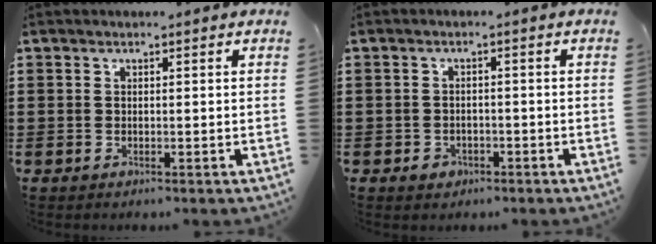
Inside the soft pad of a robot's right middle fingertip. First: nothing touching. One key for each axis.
{"total": 1.6, "fx": -1.0, "fy": 1.2, "fz": 0.5, "tx": -0.013, "ty": 0.002, "tz": -0.022}